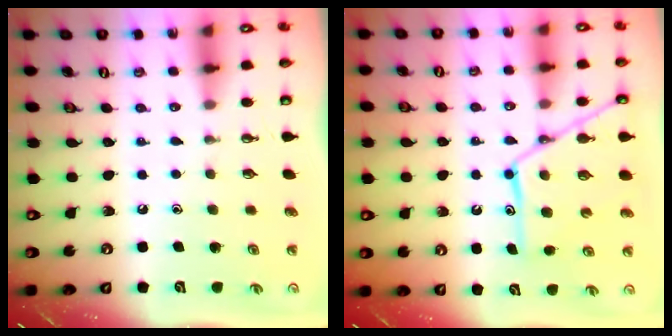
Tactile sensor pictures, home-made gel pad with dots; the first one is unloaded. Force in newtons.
{"total": 14.2, "press": 14.2, "slide": 1.1}